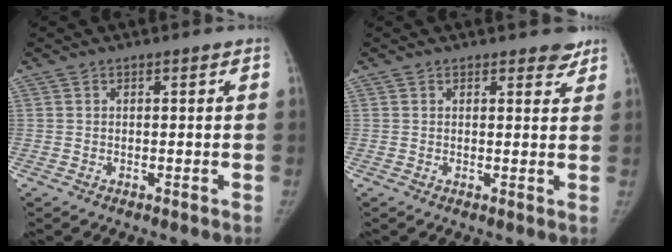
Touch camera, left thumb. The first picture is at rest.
{"total": 2.8, "force": [2.3, 1.3, 1.0], "torque": [0.010, -0.014, 0.024]}